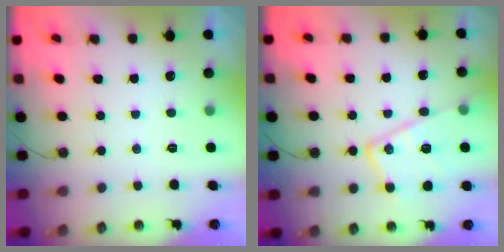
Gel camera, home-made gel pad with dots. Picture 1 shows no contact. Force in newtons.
{"total": 18.0, "press": 17.9, "slide": 1.7}